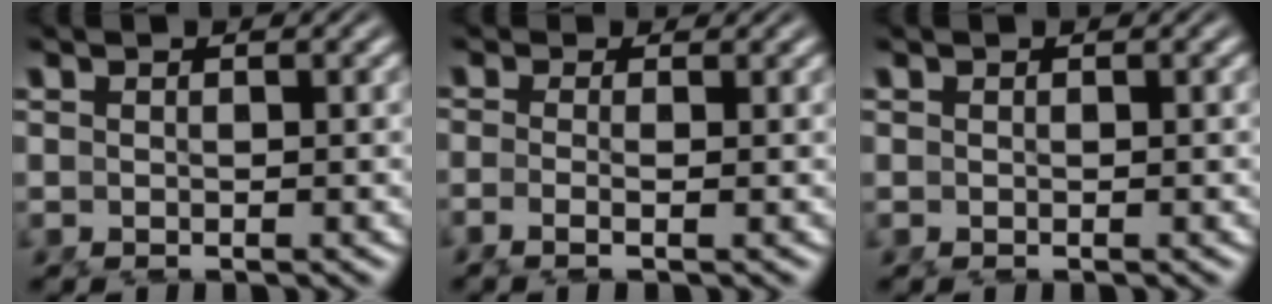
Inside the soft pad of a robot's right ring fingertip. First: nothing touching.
{"total": 1.9, "force": [-0.8, 0.4, 1.7], "torque": [-0.039, -0.006, -0.019]}
{"total": 0.0}